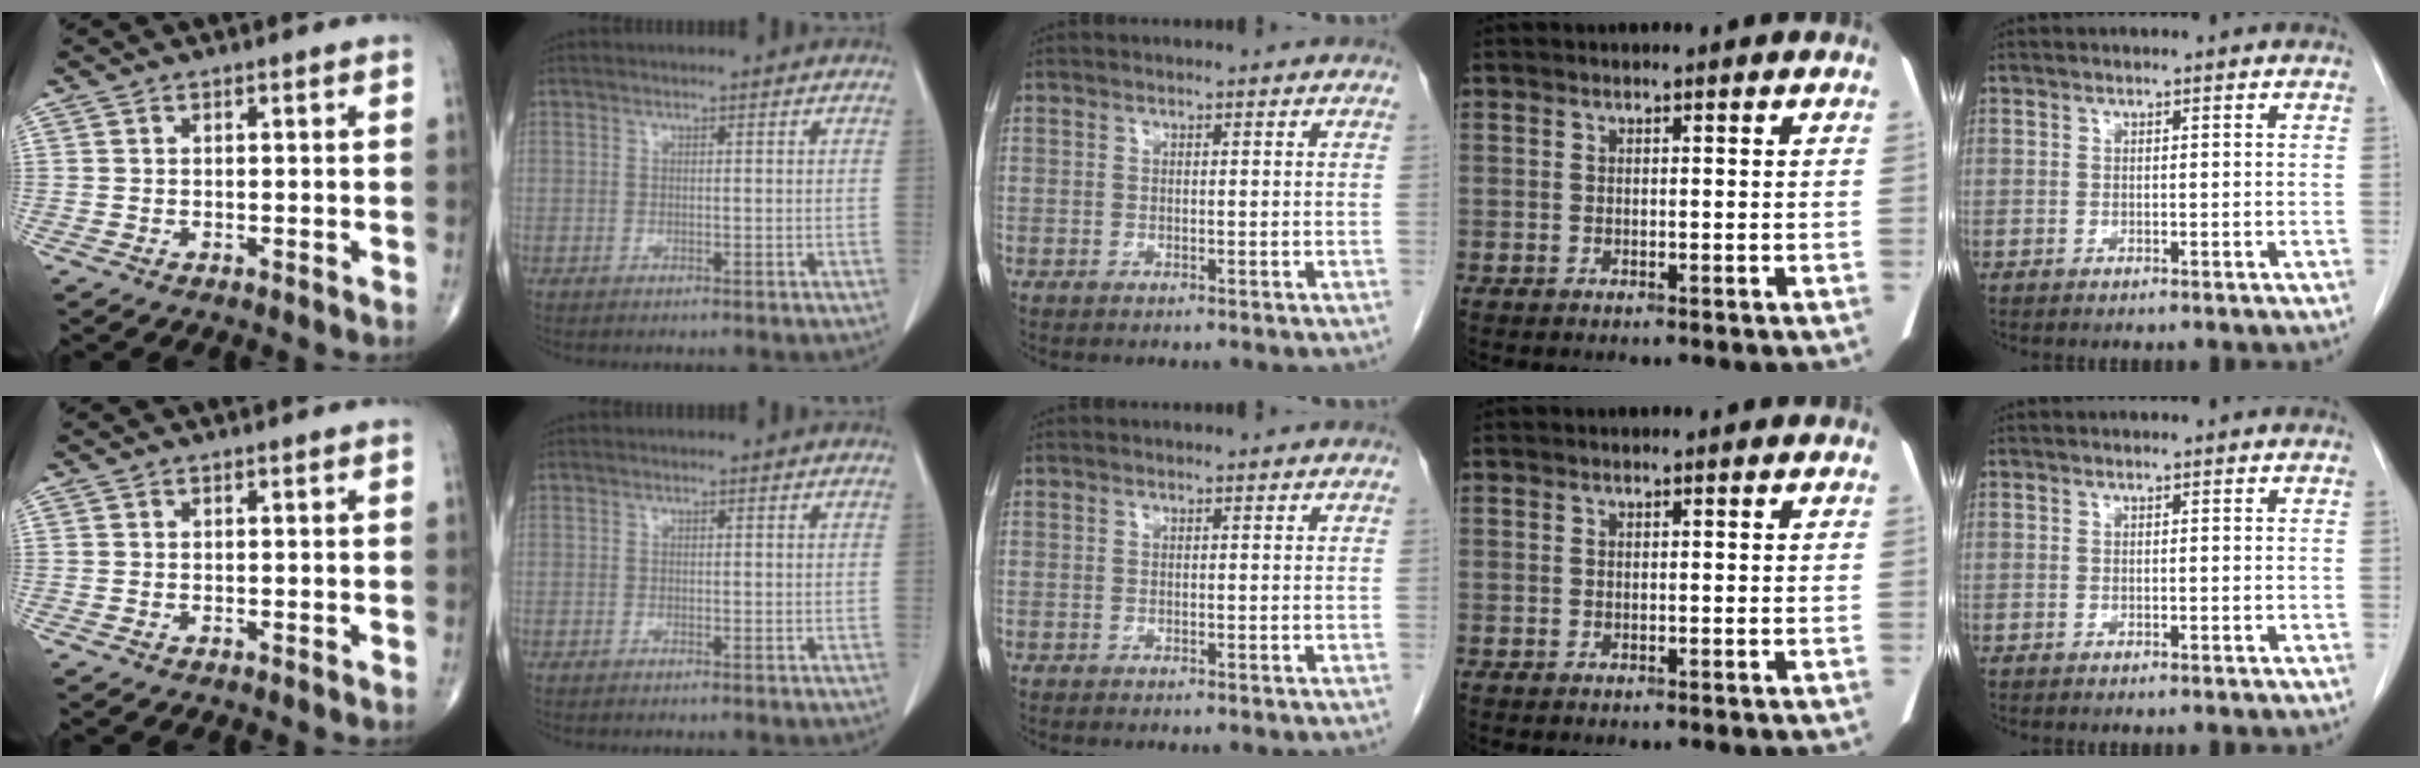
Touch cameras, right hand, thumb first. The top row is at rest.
{}